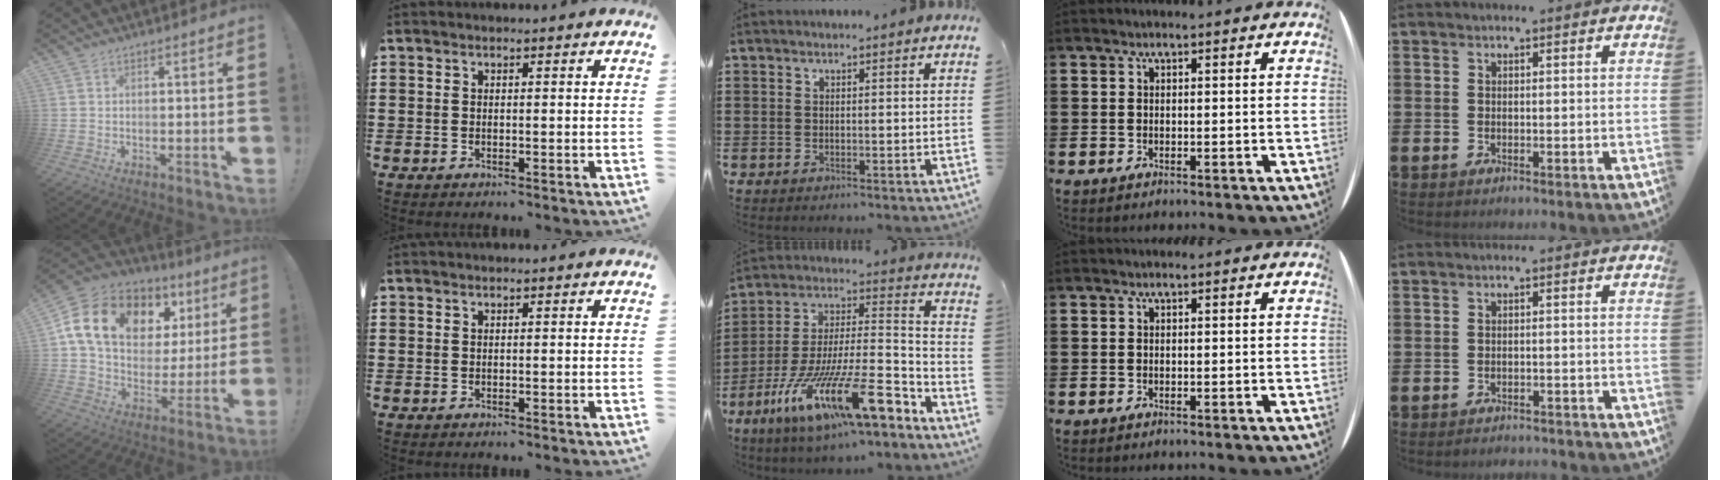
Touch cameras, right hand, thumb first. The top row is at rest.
{"thumb": {"total": 18.8, "force": [9.0, 12.0, 11.3], "torque": [-0.192, -0.033, 0.172]}, "middle": {"total": 18.4, "force": [-11.6, 3.7, 13.7], "torque": [-0.264, 0.015, -0.200]}, "little": {"total": 1.3, "force": [-1.3, 0.0, -0.1], "torque": [-0.003, 0.002, -0.028]}}